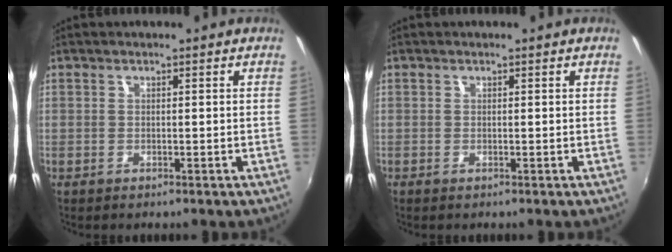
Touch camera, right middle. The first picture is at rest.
{"total": 0.0}